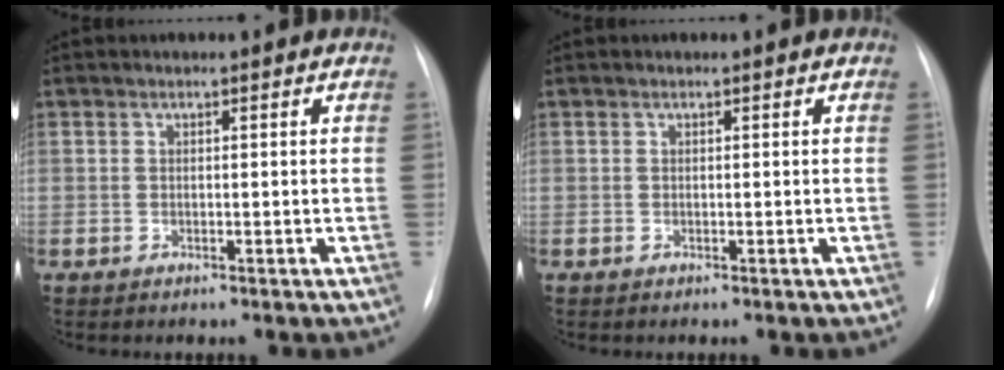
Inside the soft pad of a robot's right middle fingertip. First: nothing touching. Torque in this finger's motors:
{"motor_torque": [-0.24, 0.21, -0.01, -0.01]}